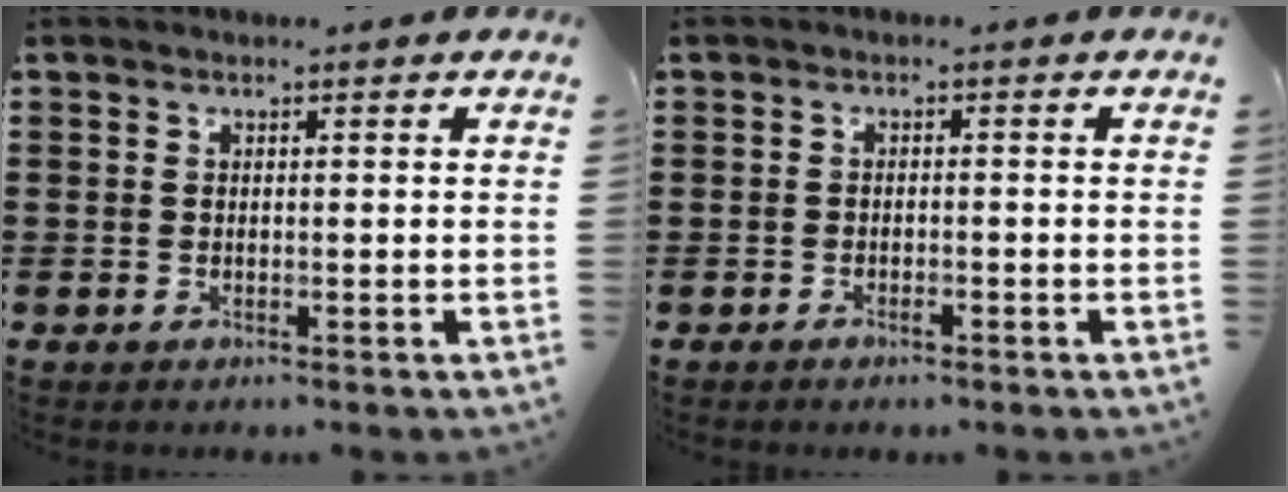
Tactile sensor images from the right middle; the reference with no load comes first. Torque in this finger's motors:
{"motor_torque": [-0.50, 0.45, -0.09, -0.04]}